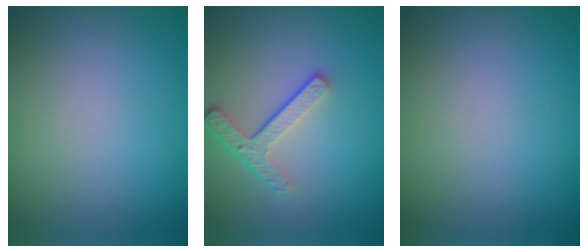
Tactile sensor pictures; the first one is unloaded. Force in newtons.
{"total": 3.5, "press": 2.6, "slide": 2.3}
{"total": 0.0}